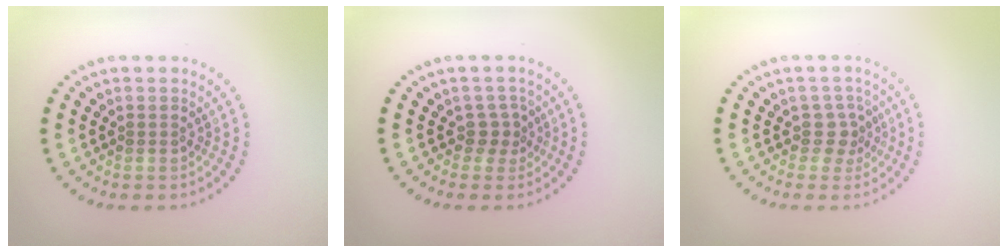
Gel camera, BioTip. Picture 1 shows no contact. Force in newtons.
{"total": 1.8, "press": 1.3, "slide": 1.3}
{"total": 2.0, "press": 1.6, "slide": 1.3}